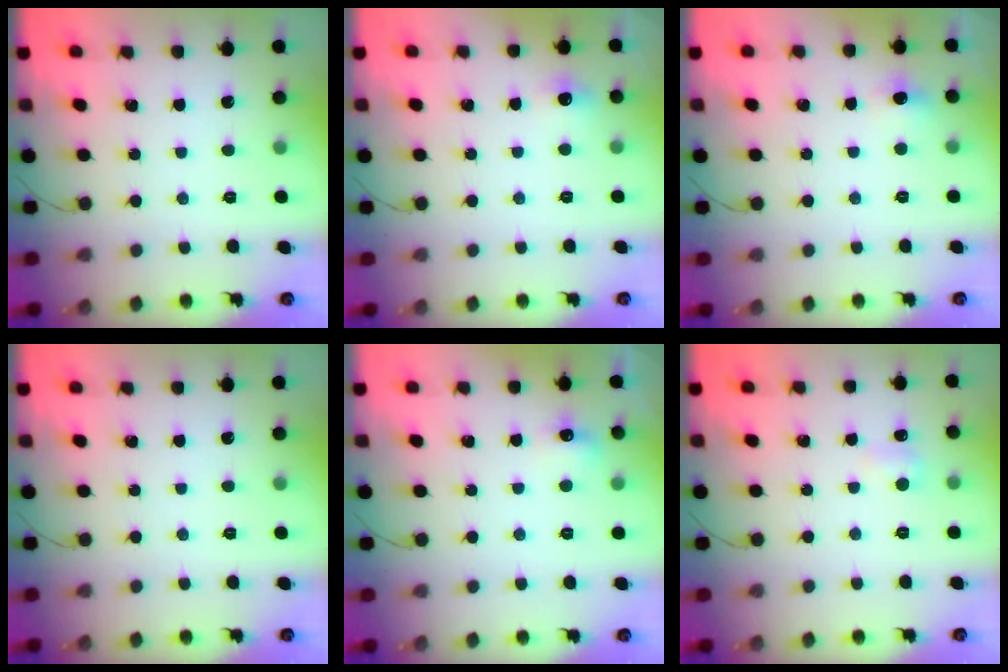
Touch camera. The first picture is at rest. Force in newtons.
{"total": 4.5, "press": 4.3, "slide": 1.3}
{"total": 5.8, "press": 4.8, "slide": 3.1}
{"total": 0.0}
{"total": 6.3, "press": 6.0, "slide": 1.9}
{"total": 5.3, "press": 5.0, "slide": 1.6}